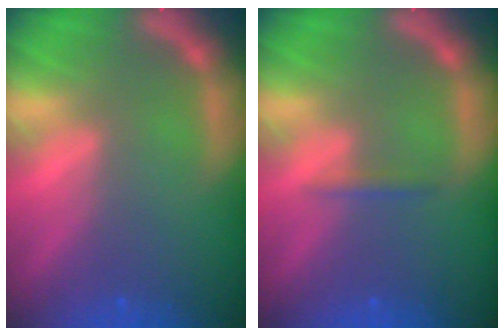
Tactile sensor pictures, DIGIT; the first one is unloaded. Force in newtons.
{"total": 0.9}